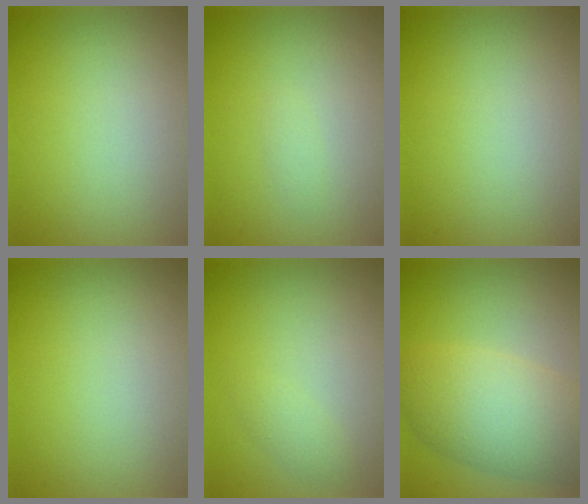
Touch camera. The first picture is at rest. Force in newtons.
{"total": 0.6, "press": 0.6, "slide": 0.1}
{"total": 0.0}
{"total": 0.0}
{"total": 0.9, "press": 0.9, "slide": 0.0}
{"total": 7.6, "press": 7.6, "slide": 0.1}